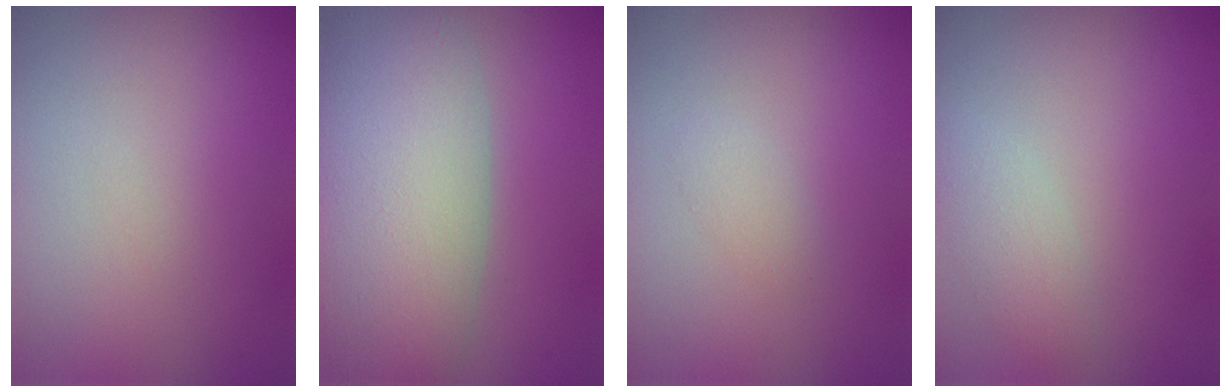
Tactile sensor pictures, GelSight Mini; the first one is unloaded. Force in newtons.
{"total": 9.6, "press": 9.6, "slide": 0.7}
{"total": 1.0, "press": 1.0, "slide": 0.0}
{"total": 1.9, "press": 1.9, "slide": 0.1}